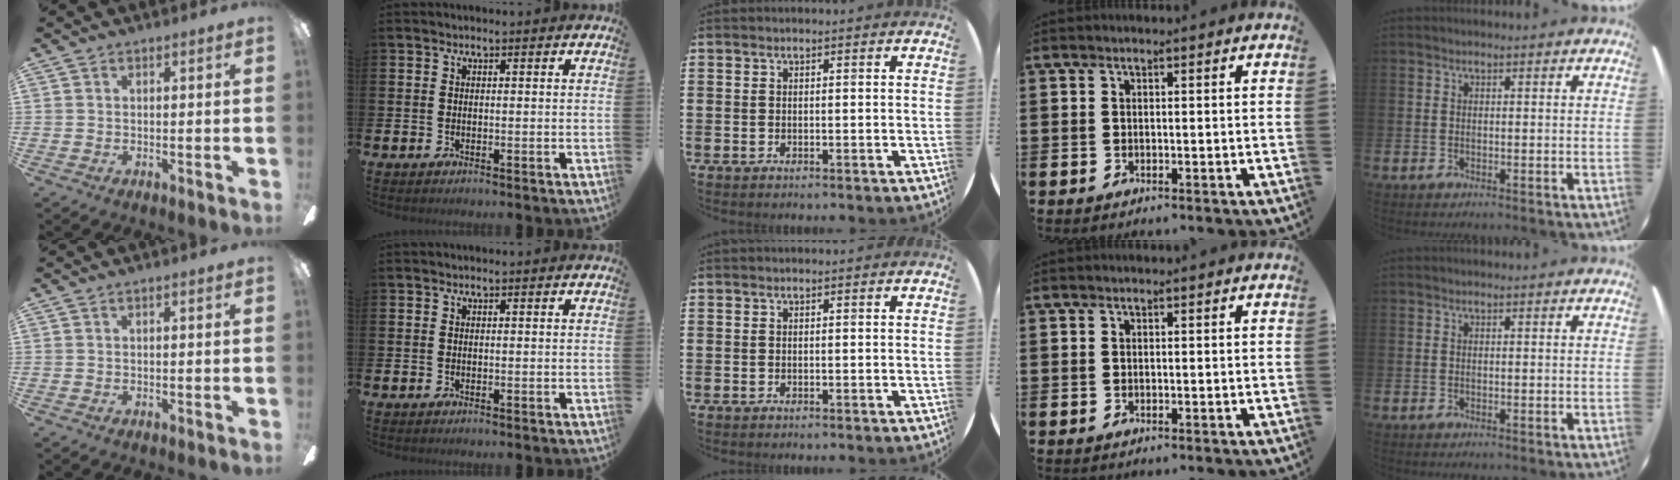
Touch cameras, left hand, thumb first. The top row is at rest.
{}